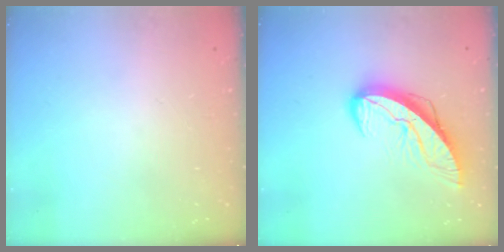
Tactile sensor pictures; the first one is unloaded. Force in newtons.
{"total": 10.4, "press": 10.4, "slide": 1.0}